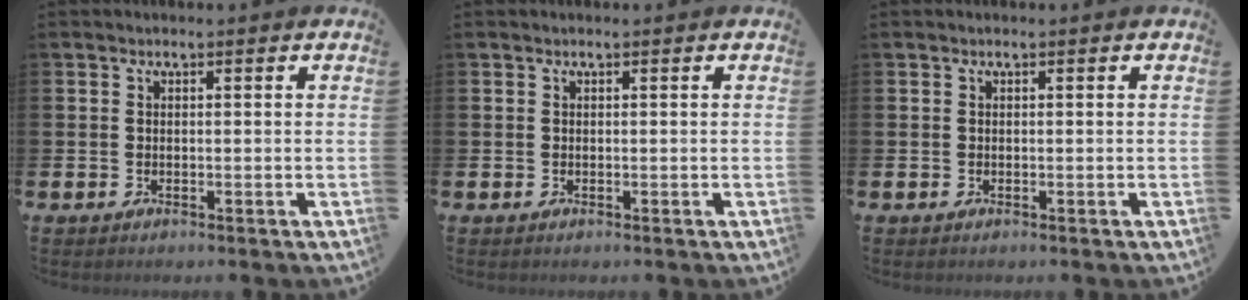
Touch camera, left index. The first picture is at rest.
{"total": 0.0}
{"total": 0.0}